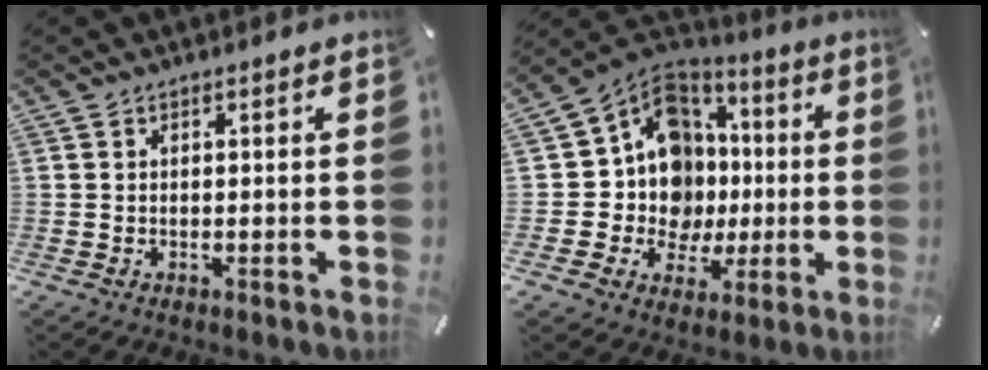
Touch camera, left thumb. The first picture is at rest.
{"total": 14.8, "force": [0.7, 13.7, 5.6], "torque": [-0.120, -0.031, 0.030]}